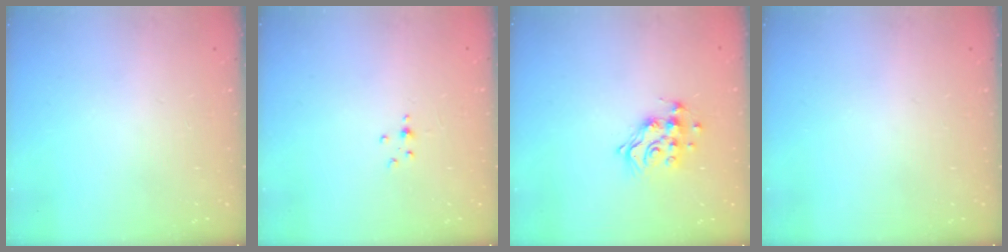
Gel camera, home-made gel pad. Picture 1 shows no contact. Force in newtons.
{"total": 2.0, "press": 2.0, "slide": 0.3}
{"total": 11.7, "press": 11.7, "slide": 0.9}
{"total": 0.0}